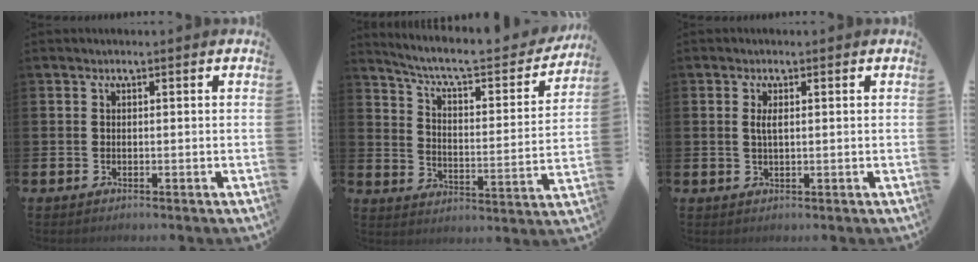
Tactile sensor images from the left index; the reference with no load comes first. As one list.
[{"total": 7.6, "force": [6.7, 1.6, 3.3], "torque": [-0.088, -0.050, 0.109]}, {"total": 1.7, "force": [0.6, 0.5, 1.5], "torque": [-0.029, 0.003, 0.007]}]